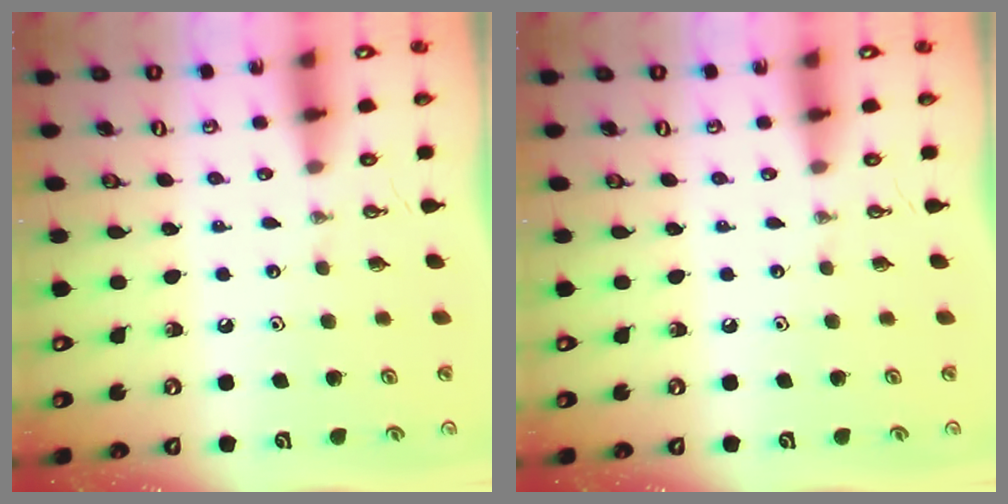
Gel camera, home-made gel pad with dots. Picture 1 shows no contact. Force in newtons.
{"total": 0.0}